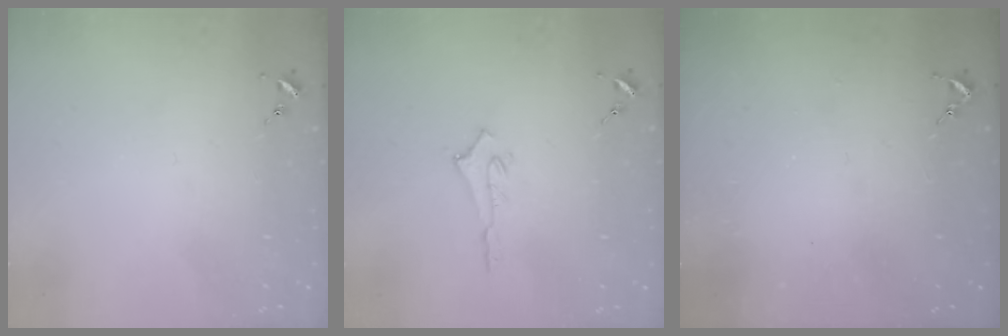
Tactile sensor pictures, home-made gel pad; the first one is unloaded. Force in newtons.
{"total": 2.5, "press": 2.5, "slide": 0.2}
{"total": 2.6, "press": 2.5, "slide": 0.3}